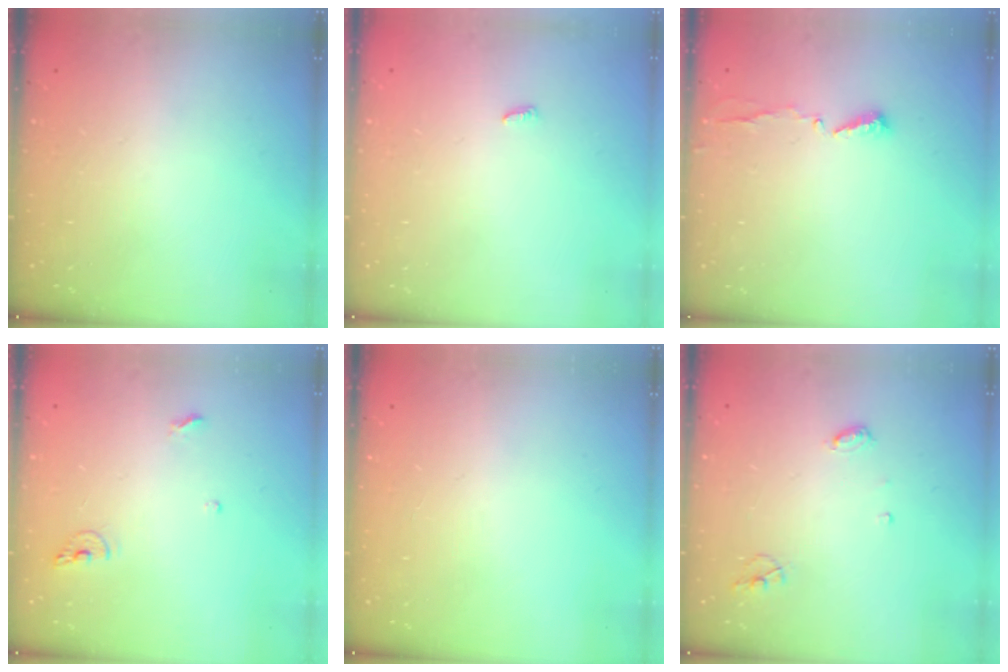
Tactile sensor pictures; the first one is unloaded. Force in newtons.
{"total": 2.4, "press": 2.4, "slide": 0.2}
{"total": 4.8, "press": 4.8, "slide": 0.3}
{"total": 6.8, "press": 6.6, "slide": 1.2}
{"total": 0.0}
{"total": 4.7, "press": 4.6, "slide": 0.5}